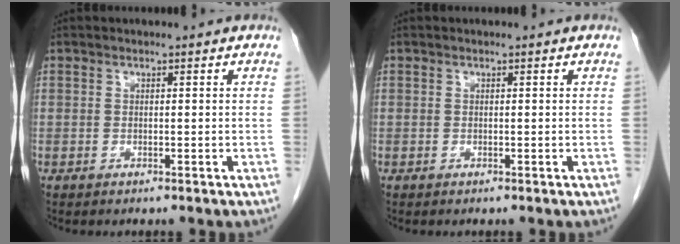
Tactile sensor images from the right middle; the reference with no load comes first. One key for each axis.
{"total": 0.0}